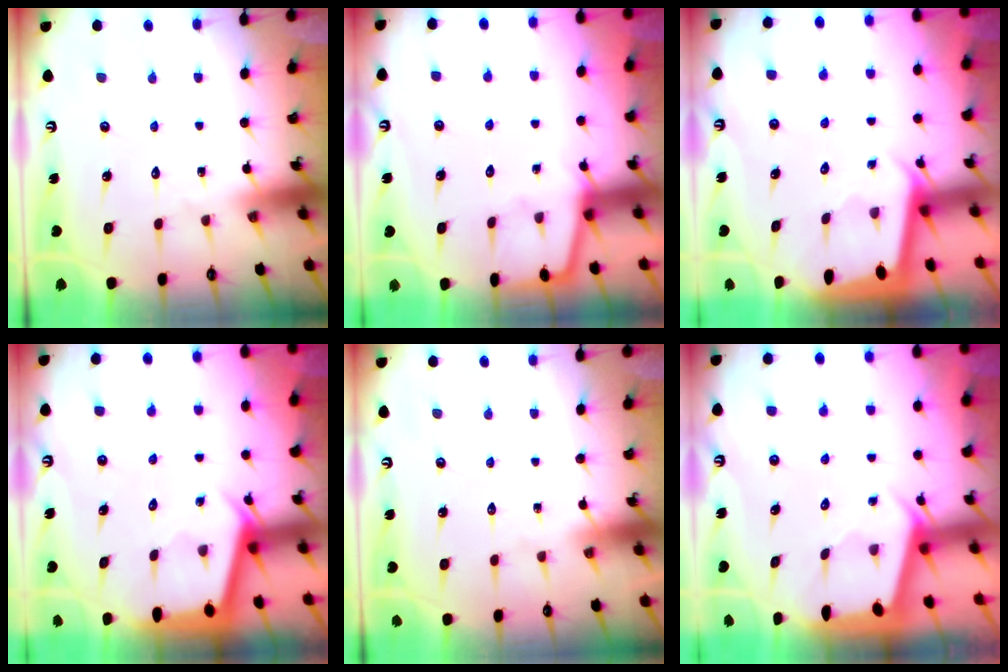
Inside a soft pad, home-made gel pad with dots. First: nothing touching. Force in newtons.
{"total": 2.7, "press": 2.6, "slide": 0.4}
{"total": 1.8, "press": 1.8, "slide": 0.1}
{"total": 2.8, "press": 2.8, "slide": 0.4}
{"total": 0.0}
{"total": 2.1, "press": 2.0, "slide": 0.3}